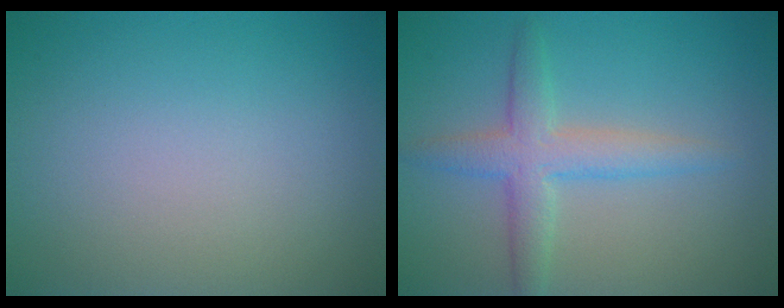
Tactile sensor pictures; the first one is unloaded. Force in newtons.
{"total": 3.7, "press": 3.7, "slide": 0.1}